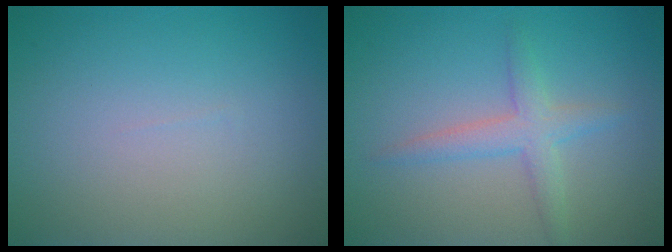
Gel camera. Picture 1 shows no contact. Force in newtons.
{"total": 2.5, "press": 2.5, "slide": 0.2}